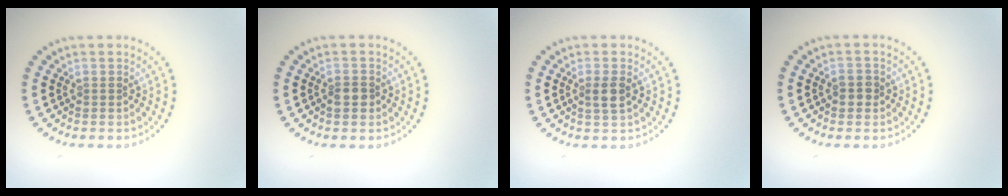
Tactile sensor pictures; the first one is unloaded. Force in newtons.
{"total": 1.6, "press": 1.5, "slide": 0.5}
{"total": 1.8, "press": 1.6, "slide": 0.7}
{"total": 1.4, "press": 1.4, "slide": 0.3}